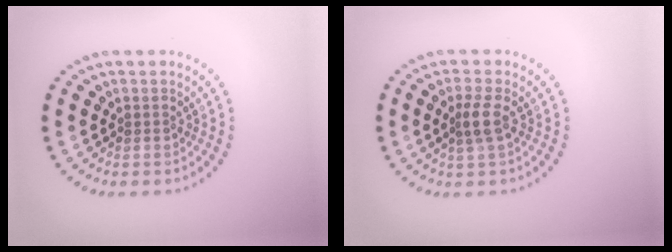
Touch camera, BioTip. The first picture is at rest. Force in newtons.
{"total": 2.1, "press": 1.7, "slide": 1.2}